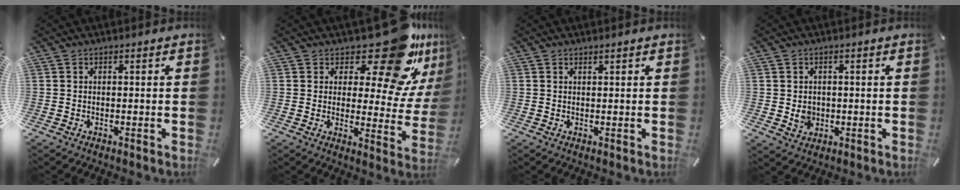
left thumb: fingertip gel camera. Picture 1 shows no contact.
{"total": 18.7, "force": [12.7, 6.4, 12.1], "torque": [-0.157, -0.104, 0.206]}
{"total": 0.7, "force": [0.6, 0.1, 0.4], "torque": [-0.008, -0.001, 0.011]}
{"total": 3.4, "force": [0.0, 3.1, 1.3], "torque": [-0.009, -0.001, -0.002]}